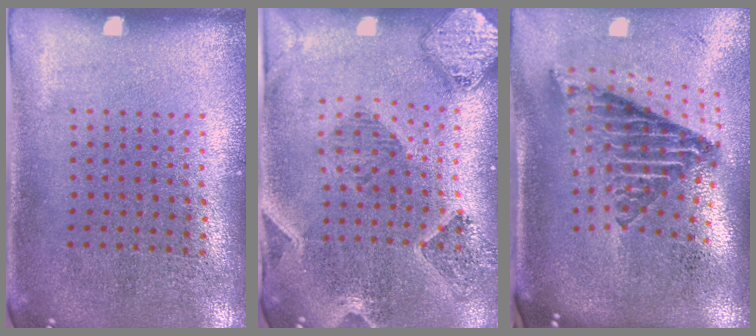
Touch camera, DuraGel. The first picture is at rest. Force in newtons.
{"total": 1.5, "press": 1.4, "slide": 0.3}
{"total": 2.8, "press": 1.7, "slide": 2.2}